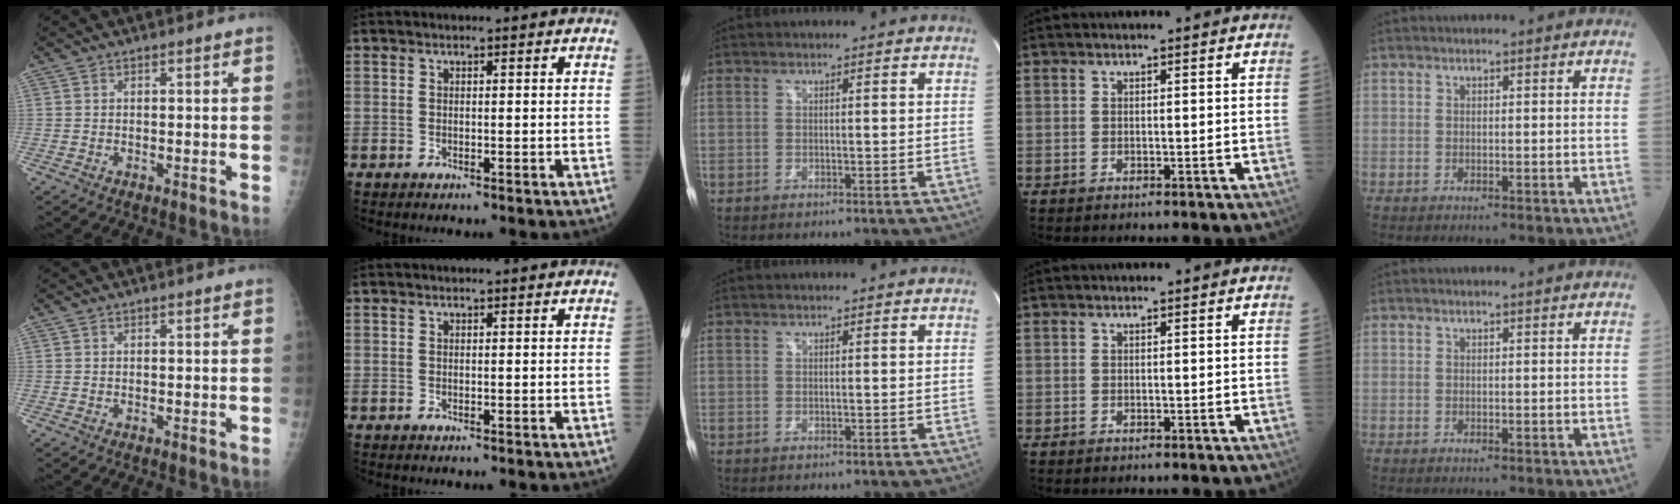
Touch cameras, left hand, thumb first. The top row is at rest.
{}